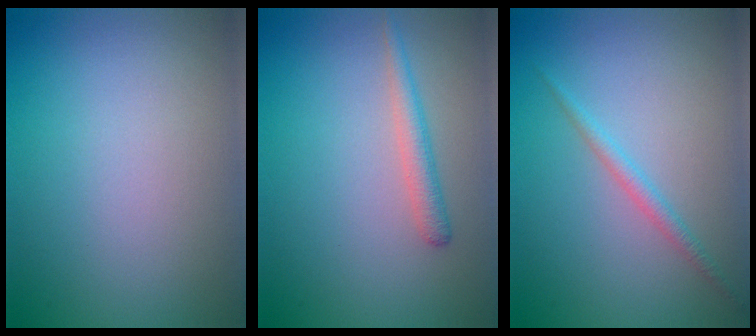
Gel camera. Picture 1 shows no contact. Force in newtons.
{"total": 1.7, "press": 1.7, "slide": 0.1}
{"total": 1.4, "press": 1.4, "slide": 0.1}